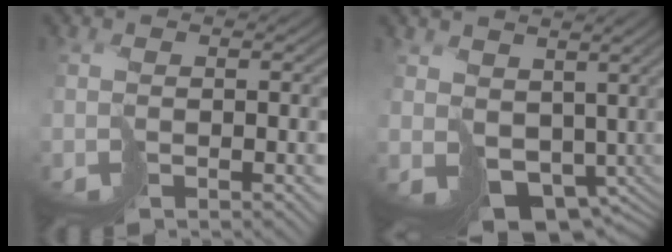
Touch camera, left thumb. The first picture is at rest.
{"total": 8.8, "force": [0.9, 6.7, 5.6], "torque": [-0.126, -0.041, 0.040]}